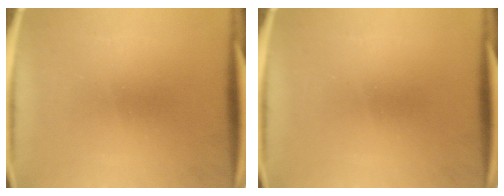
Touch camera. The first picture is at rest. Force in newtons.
{"total": 0.0}